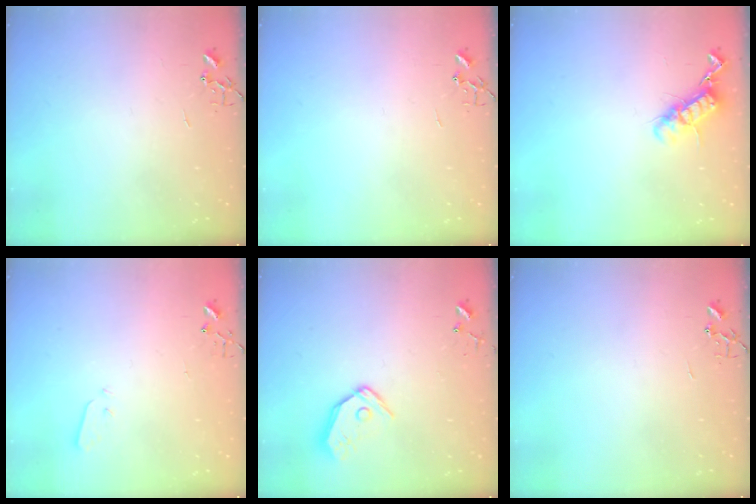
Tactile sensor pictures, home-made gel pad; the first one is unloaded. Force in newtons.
{"total": 0.0}
{"total": 12.1, "press": 12.1, "slide": 0.4}
{"total": 2.9, "press": 2.8, "slide": 0.7}
{"total": 10.4, "press": 10.4, "slide": 1.2}
{"total": 0.0}